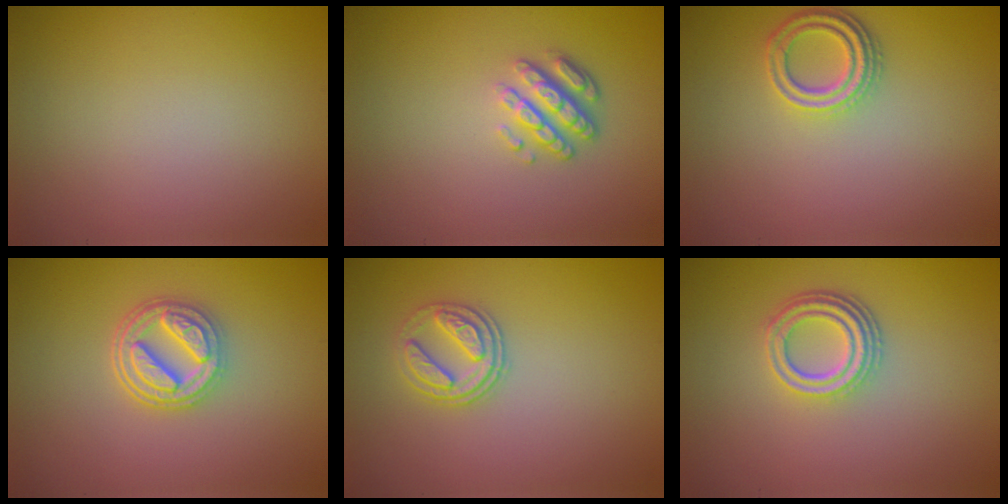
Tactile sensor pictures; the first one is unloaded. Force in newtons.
{"total": 3.4, "press": 2.6, "slide": 2.3}
{"total": 3.2, "press": 2.7, "slide": 1.8}
{"total": 4.5, "press": 3.7, "slide": 2.6}
{"total": 2.8, "press": 2.6, "slide": 1.2}
{"total": 4.1, "press": 3.1, "slide": 2.6}